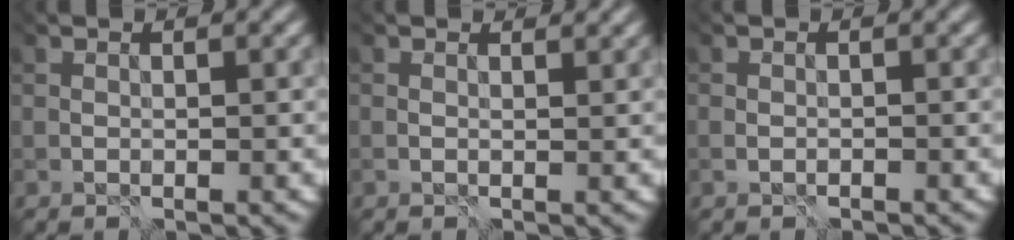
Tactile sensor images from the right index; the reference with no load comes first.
{"total": 1.4, "force": [1.3, 0.2, 0.5], "torque": [-0.003, 0.001, 0.013]}
{"total": 1.1, "force": [-1.1, -0.1, -0.4], "torque": [0.006, 0.002, -0.016]}